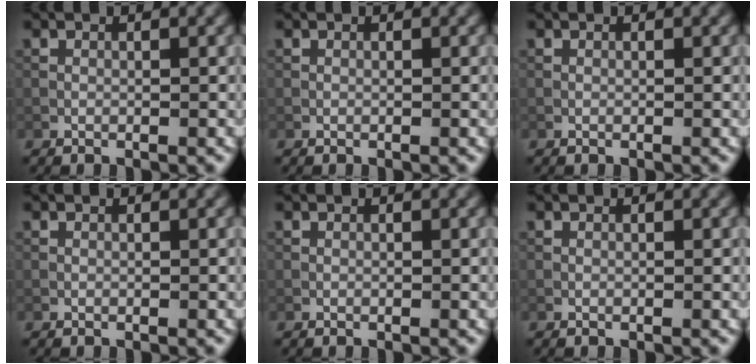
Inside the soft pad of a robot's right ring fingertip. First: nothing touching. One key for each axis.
{"total": 0.0}
{"total": 0.0}
{"total": 0.0}
{"total": 0.0}
{"total": 0.0}